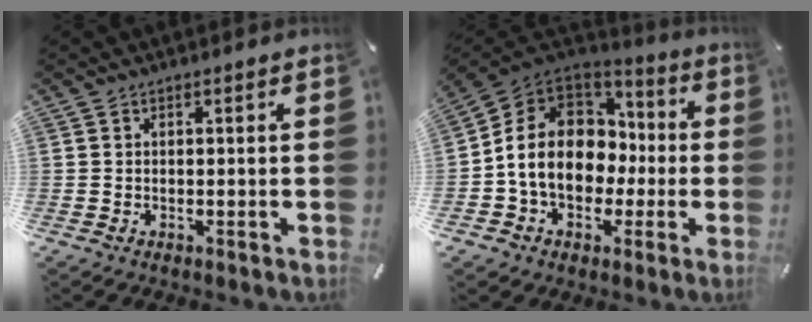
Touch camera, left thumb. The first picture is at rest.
{"total": 13.9, "force": [-1.8, 11.7, 7.2], "torque": [-0.158, 0.016, -0.026]}